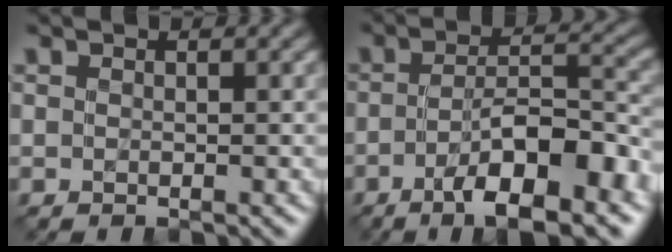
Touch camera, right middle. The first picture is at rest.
{"total": 8.9, "force": [-4.1, 2.5, 7.5], "torque": [-0.117, 0.012, -0.067]}